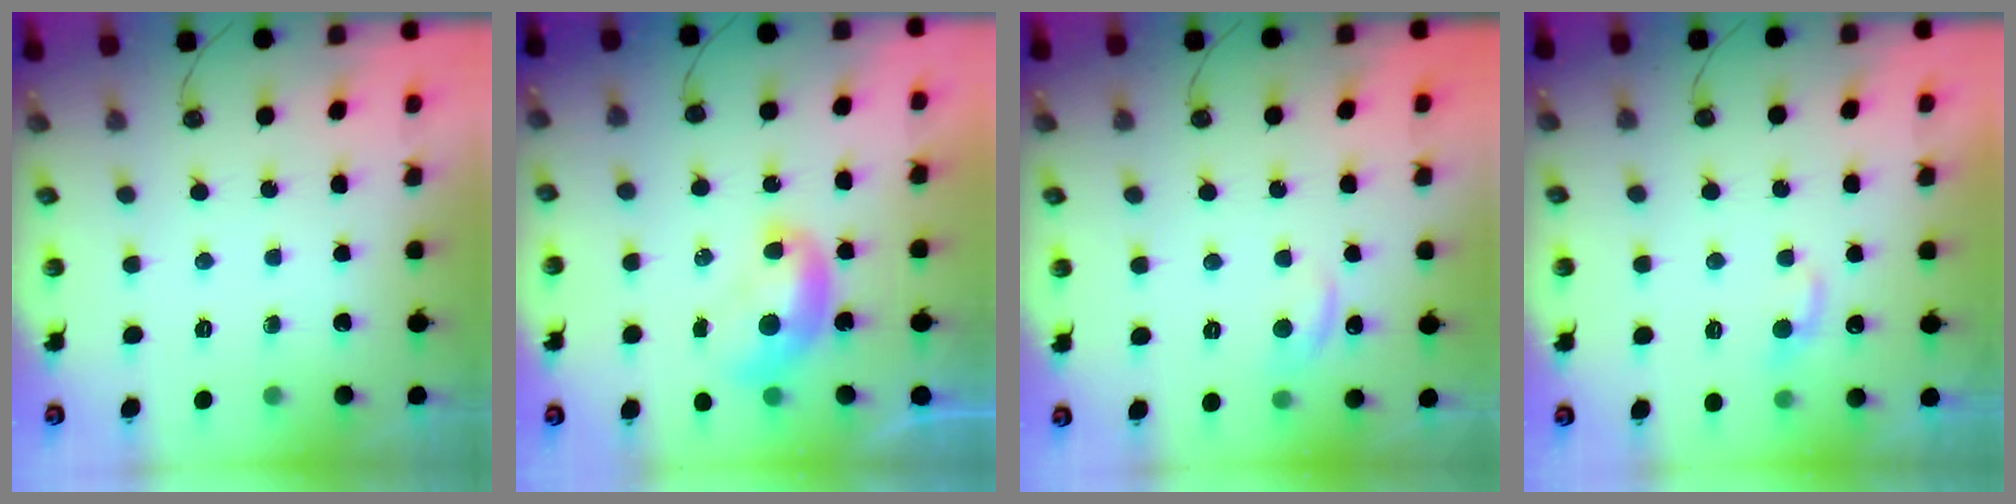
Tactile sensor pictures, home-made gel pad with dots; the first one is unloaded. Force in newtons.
{"total": 1.6, "press": 1.6, "slide": 0.3}
{"total": 1.6, "press": 1.3, "slide": 0.8}
{"total": 1.8, "press": 1.7, "slide": 0.6}